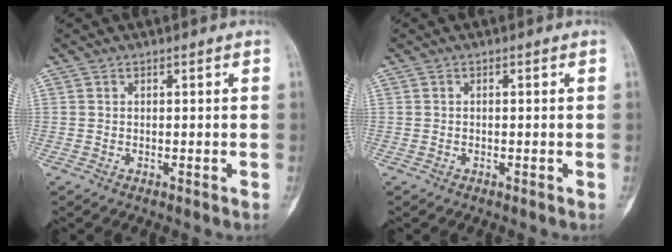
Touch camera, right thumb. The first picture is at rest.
{"total": 0.0}